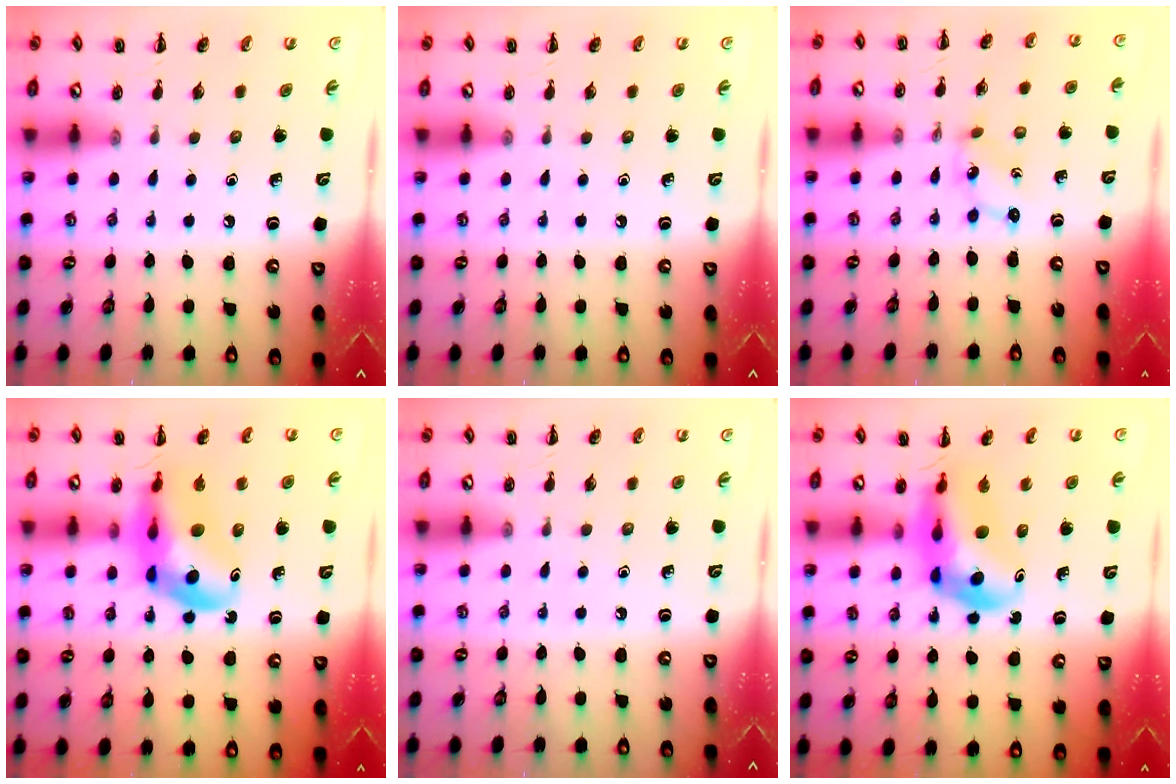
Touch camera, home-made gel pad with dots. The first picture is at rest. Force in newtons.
{"total": 0.0}
{"total": 1.7, "press": 1.6, "slide": 0.6}
{"total": 13.0, "press": 12.5, "slide": 3.6}
{"total": 0.0}
{"total": 10.4, "press": 9.9, "slide": 3.3}